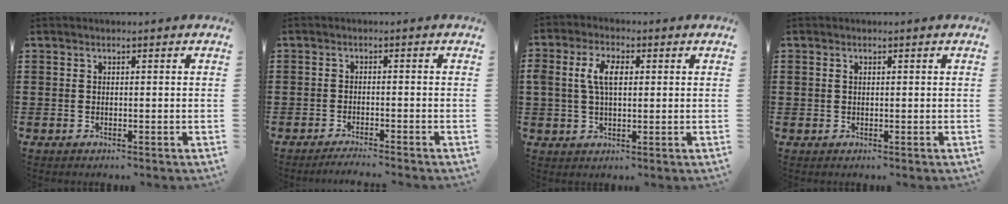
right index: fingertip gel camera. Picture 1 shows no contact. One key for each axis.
{"total": 2.0, "fx": -2.0, "fy": -0.4, "fz": 0.3, "tx": -0.006, "ty": -0.001, "tz": -0.038}
{"total": 5.4, "fx": 0.9, "fy": 2.9, "fz": 4.5, "tx": -0.110, "ty": 0.008, "tz": 0.007}
{"total": 0.6, "fx": 0.2, "fy": 0.5, "fz": 0.3, "tx": -0.009, "ty": 0.002, "tz": 0.005}